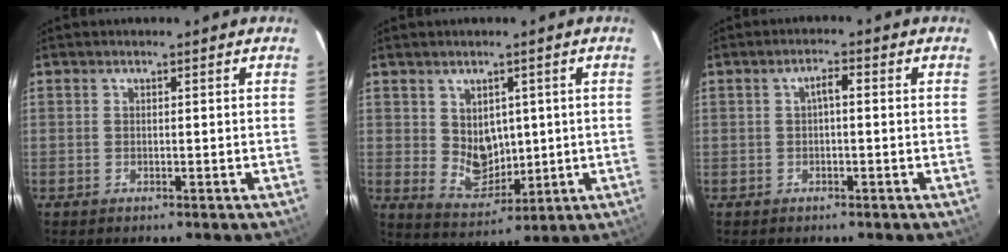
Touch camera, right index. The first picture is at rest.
{"total": 7.0, "force": [1.5, 5.8, 3.7], "torque": [-0.065, -0.003, 0.046]}
{"total": 2.0, "force": [-0.1, 0.6, 1.9], "torque": [-0.036, 0.010, -0.001]}